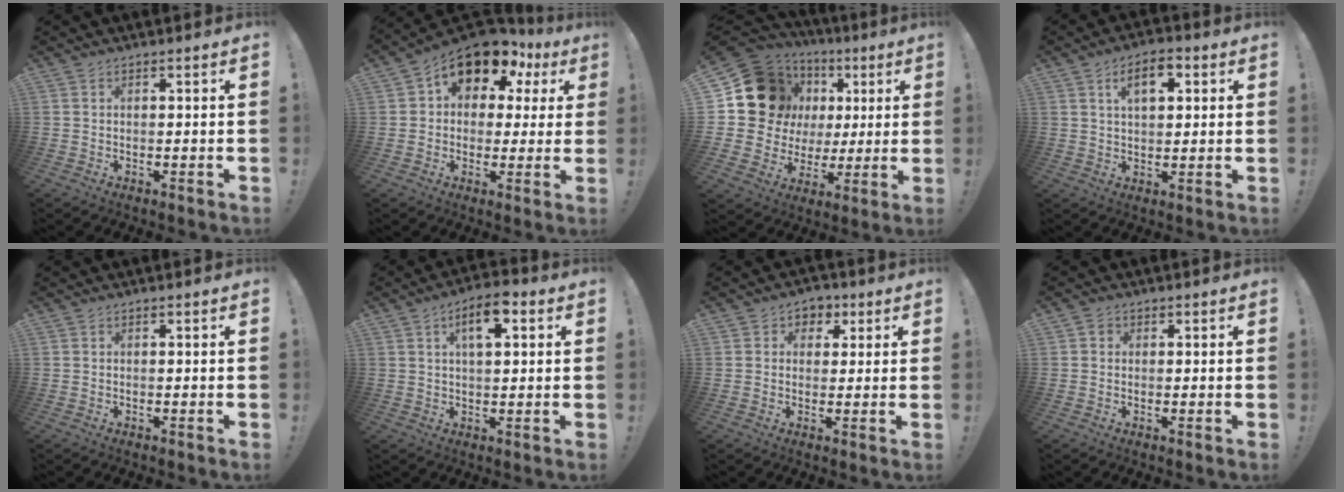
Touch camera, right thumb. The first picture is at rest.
{"total": 12.0, "force": [8.2, 6.6, 5.9], "torque": [-0.087, -0.063, 0.146]}
{"total": 18.4, "force": [6.1, 15.3, 8.3], "torque": [-0.115, -0.029, 0.146]}
{"total": 7.7, "force": [2.9, 4.1, 5.8], "torque": [-0.077, -0.001, 0.045]}
{"total": 0.0}
{"total": 7.9, "force": [2.9, 3.5, 6.4], "torque": [-0.085, -0.004, 0.044]}
{"total": 4.5, "force": [1.1, 4.1, 1.4], "torque": [-0.004, -0.002, 0.018]}
{"total": 1.4, "force": [0.4, 1.3, 0.3], "torque": [0.000, 0.003, 0.006]}